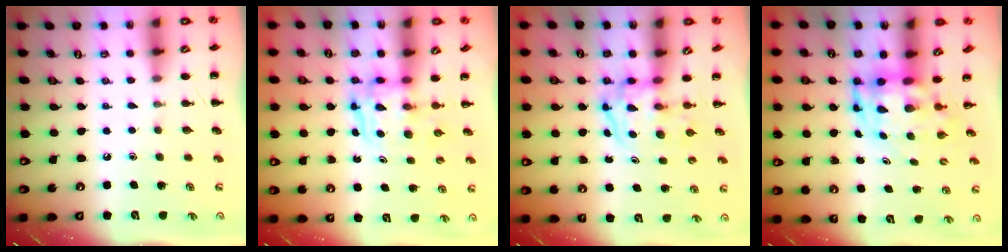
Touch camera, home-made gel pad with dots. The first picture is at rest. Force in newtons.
{"total": 3.5, "press": 3.4, "slide": 0.3}
{"total": 3.6, "press": 3.5, "slide": 0.5}
{"total": 4.6, "press": 4.4, "slide": 1.2}